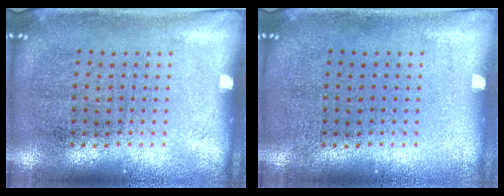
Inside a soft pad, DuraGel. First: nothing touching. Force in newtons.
{"total": 0.0}